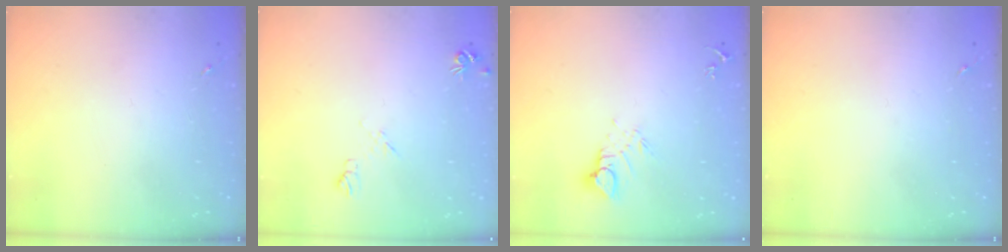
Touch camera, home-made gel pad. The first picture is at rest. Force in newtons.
{"total": 5.3, "press": 5.2, "slide": 0.9}
{"total": 5.0, "press": 5.0, "slide": 0.3}
{"total": 0.0}